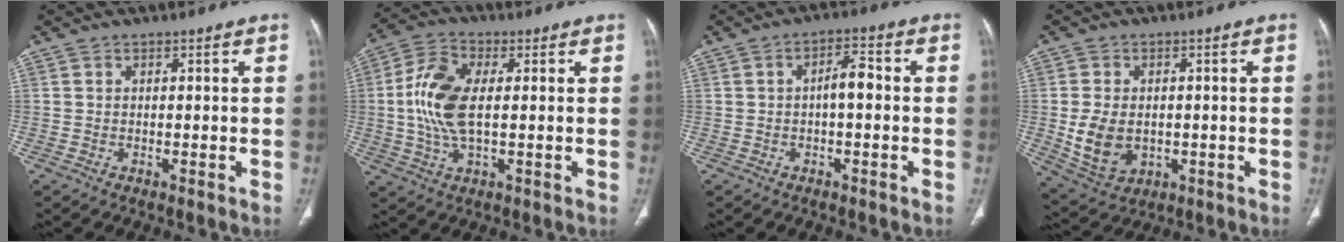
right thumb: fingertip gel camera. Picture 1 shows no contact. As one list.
[{"total": 11.2, "force": [0.6, 5.5, 9.8], "torque": [-0.215, 0.008, 0.011]}, {"total": 4.3, "force": [-0.3, 1.8, 3.9], "torque": [-0.062, 0.017, -0.009]}, {"total": 9.0, "force": [-0.9, 6.5, 6.2], "torque": [-0.108, -0.002, 0.003]}]